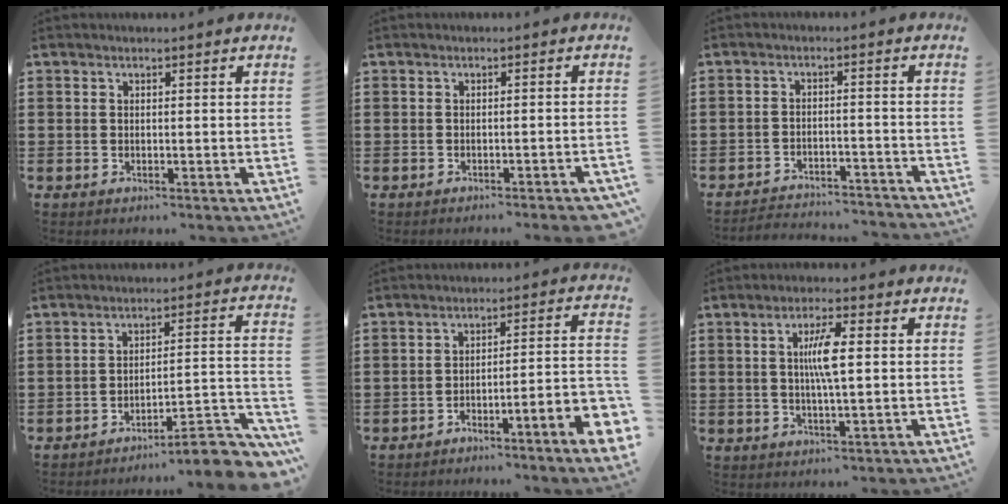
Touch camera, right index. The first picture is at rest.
{"total": 1.7, "force": [-1.4, -0.2, 1.0], "torque": [-0.016, 0.001, -0.027]}
{"total": 3.2, "force": [-3.2, 0.1, 0.2], "torque": [-0.011, 0.000, -0.069]}
{"total": 7.8, "force": [-6.2, 1.0, 4.5], "torque": [-0.064, -0.001, -0.115]}
{"total": 5.2, "force": [-4.3, -0.4, 2.8], "torque": [-0.044, -0.010, -0.087]}
{"total": 5.4, "force": [0.7, 0.8, 5.3], "torque": [-0.099, 0.002, 0.008]}